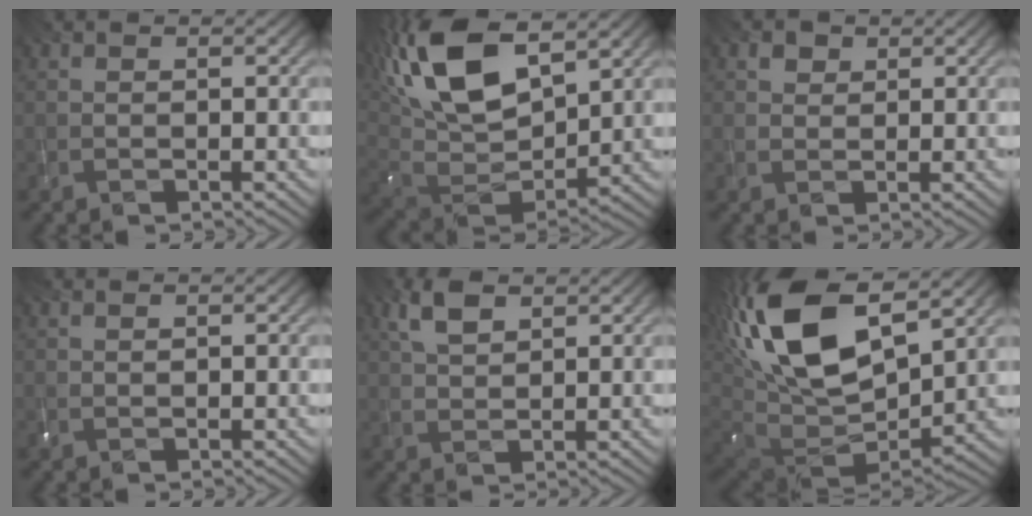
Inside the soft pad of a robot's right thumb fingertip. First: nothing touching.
{"total": 16.5, "force": [6.9, 8.1, 12.6], "torque": [-0.282, 0.031, 0.122]}
{"total": 1.0, "force": [0.7, 0.6, 0.3], "torque": [-0.005, -0.006, 0.018]}
{"total": 0.6, "force": [0.0, 0.0, 0.6], "torque": [-0.010, 0.002, 0.007]}
{"total": 3.0, "force": [1.7, 1.1, 2.3], "torque": [-0.054, 0.005, 0.040]}
{"total": 19.4, "force": [6.2, 10.0, 15.5], "torque": [-0.335, 0.019, 0.121]}